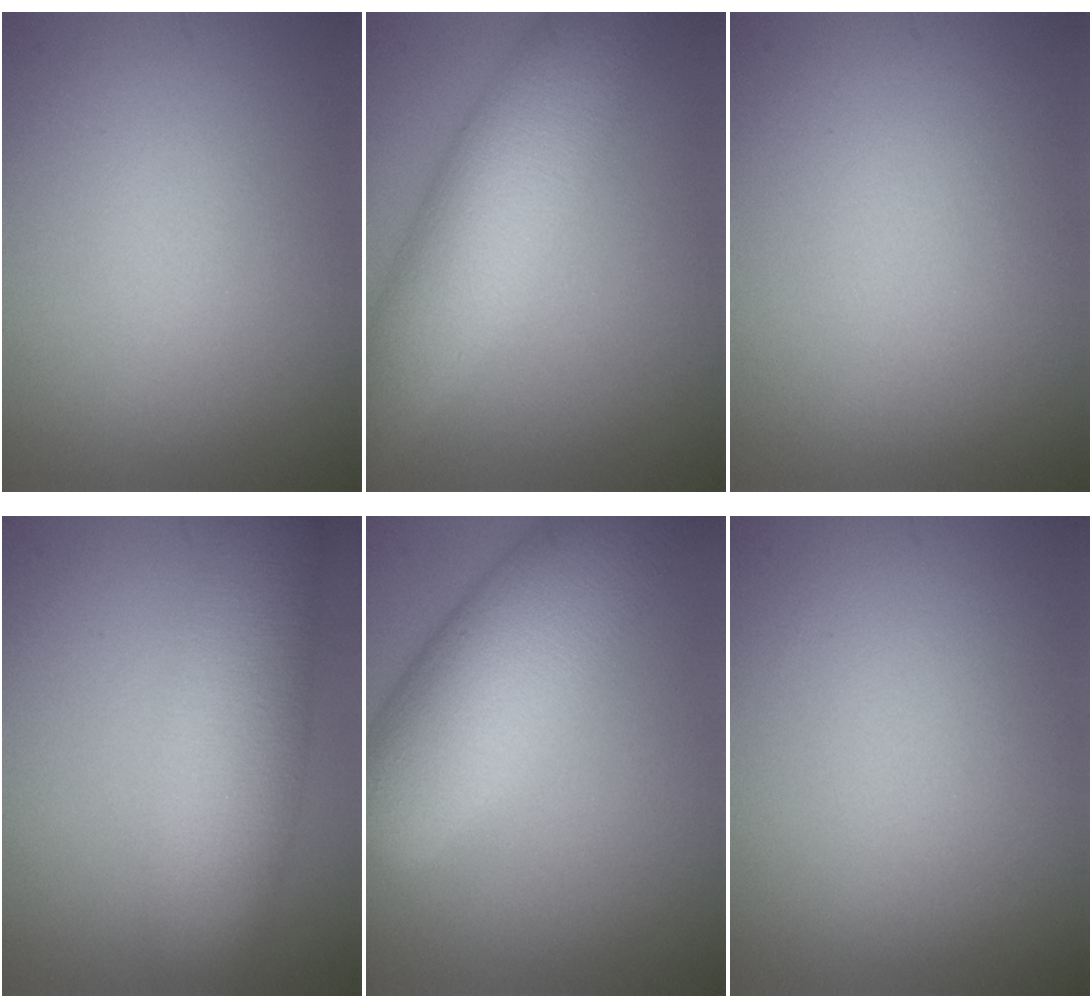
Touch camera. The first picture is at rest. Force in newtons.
{"total": 7.7, "press": 7.7, "slide": 0.1}
{"total": 0.0}
{"total": 8.0, "press": 8.0, "slide": 0.4}
{"total": 9.4, "press": 9.4, "slide": 0.4}
{"total": 0.0}